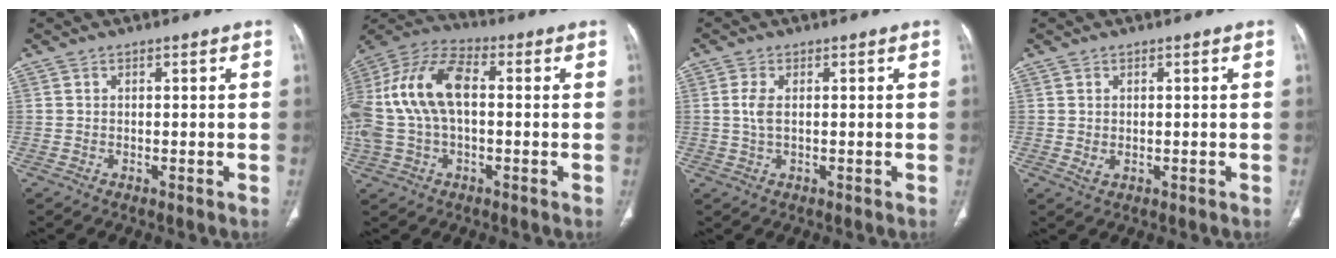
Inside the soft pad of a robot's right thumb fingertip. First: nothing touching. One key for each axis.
{"total": 17.9, "fx": 1.2, "fy": 10.0, "fz": 14.8, "tx": -0.320, "ty": 0.040, "tz": 0.022}
{"total": 2.9, "fx": 0.3, "fy": 1.3, "fz": 2.5, "tx": -0.066, "ty": 0.000, "tz": 0.010}
{"total": 1.5, "fx": 0.0, "fy": 1.0, "fz": 1.1, "tx": -0.023, "ty": -0.002, "tz": 0.007}